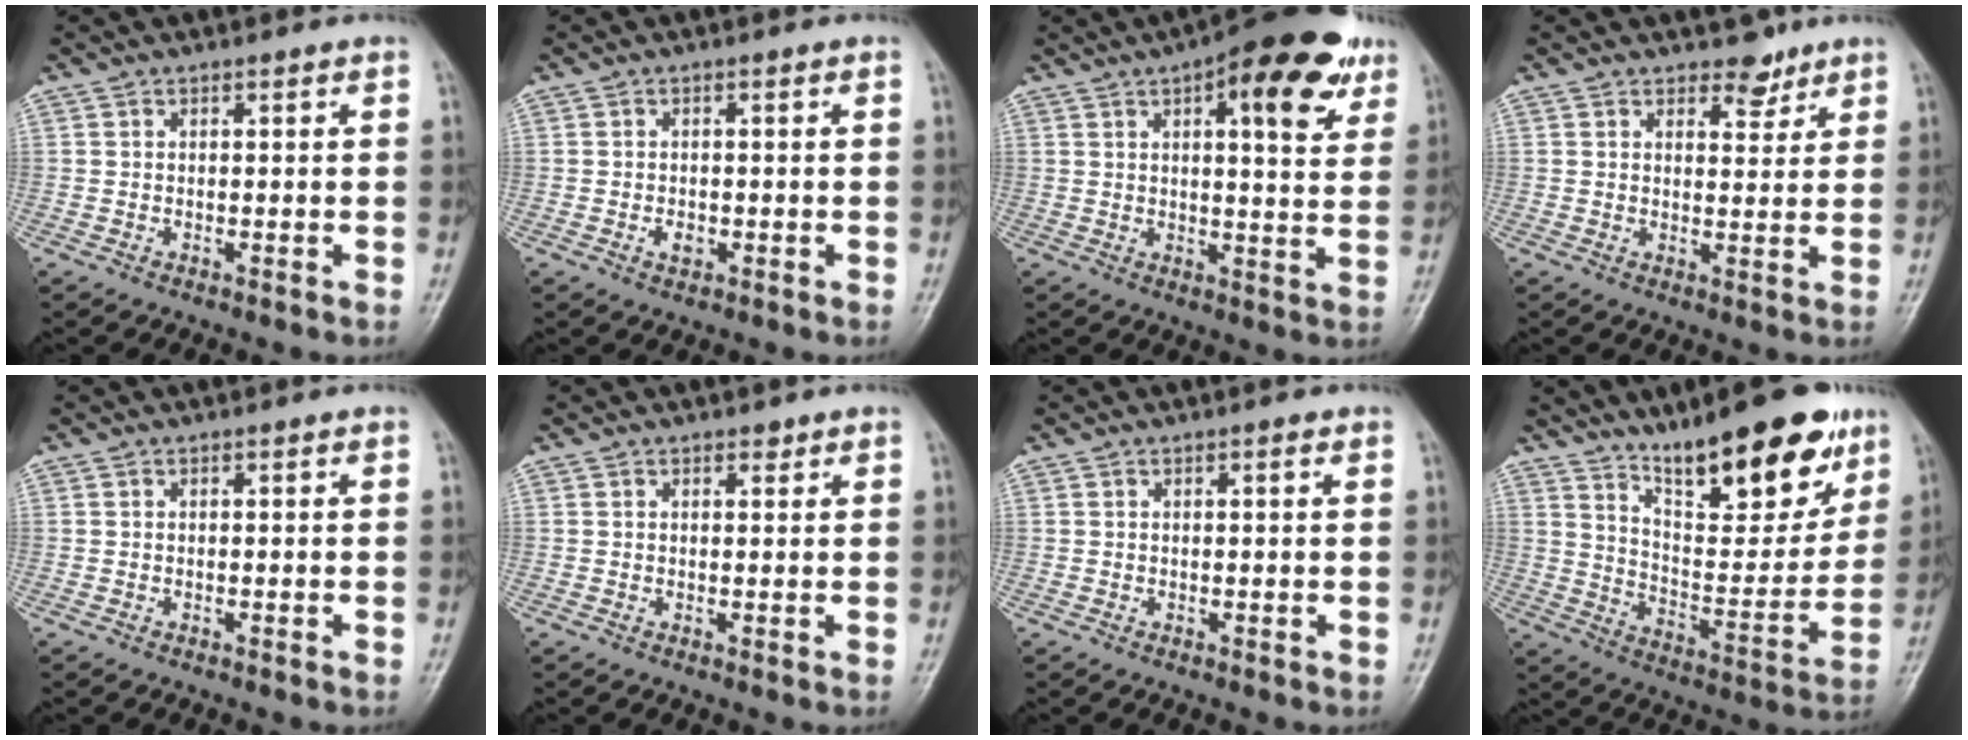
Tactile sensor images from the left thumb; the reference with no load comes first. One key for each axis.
{"total": 1.9, "fx": -0.6, "fy": 1.3, "fz": 1.3, "tx": -0.016, "ty": 0.001, "tz": -0.009}
{"total": 16.2, "fx": 7.9, "fy": 5.7, "fz": 12.9, "tx": -0.141, "ty": -0.016, "tz": 0.099}
{"total": 3.7, "fx": 2.9, "fy": 2.0, "fz": 1.1, "tx": 0.006, "ty": -0.021, "tz": 0.043}
{"total": 0.0}
{"total": 1.2, "fx": 0.9, "fy": 0.7, "fz": 0.5, "tx": -0.001, "ty": -0.005, "tz": 0.010}
{"total": 0.8, "fx": 0.4, "fy": 0.2, "fz": 0.6, "tx": -0.010, "ty": 0.000, "tz": 0.004}
{"total": 20.7, "fx": 13.7, "fy": 6.7, "fz": 14.0, "tx": -0.163, "ty": -0.073, "tz": 0.224}